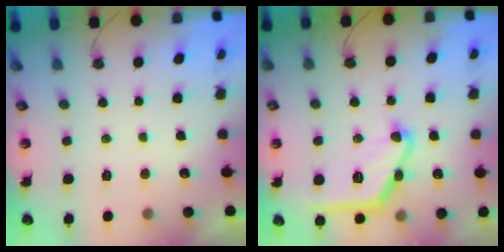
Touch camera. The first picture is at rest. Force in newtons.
{"total": 16.7, "press": 16.7, "slide": 0.5}